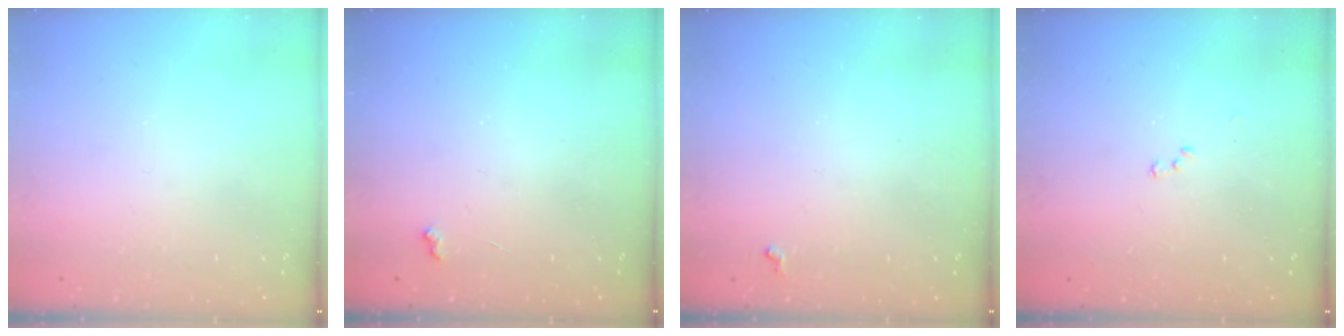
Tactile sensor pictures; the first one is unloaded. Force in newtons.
{"total": 3.6, "press": 3.5, "slide": 0.5}
{"total": 2.8, "press": 2.8, "slide": 0.5}
{"total": 8.1, "press": 8.0, "slide": 1.1}